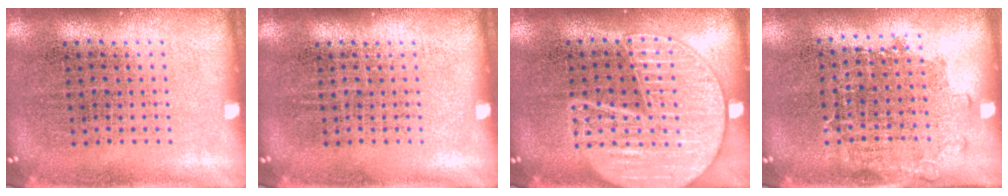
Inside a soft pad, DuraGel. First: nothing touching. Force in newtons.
{"total": 0.0}
{"total": 2.5, "press": 2.5, "slide": 0.2}
{"total": 1.3, "press": 1.1, "slide": 0.8}